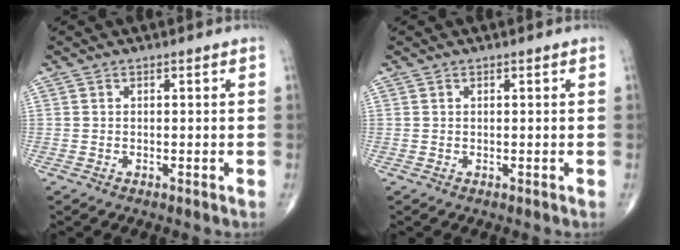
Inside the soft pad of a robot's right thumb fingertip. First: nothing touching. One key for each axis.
{"total": 0.0}